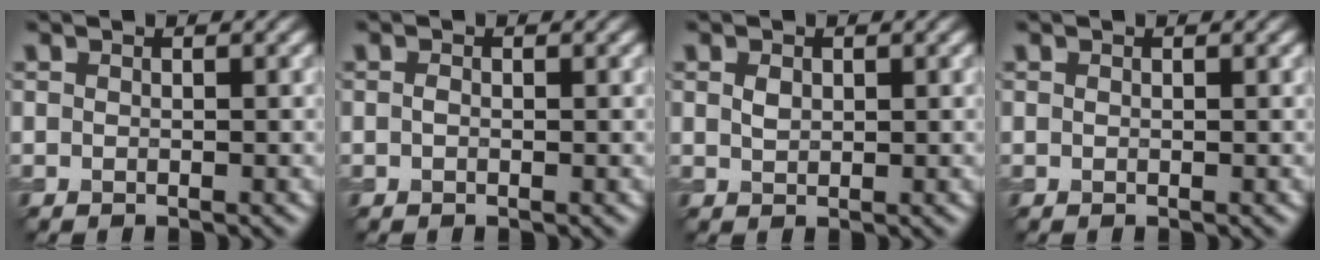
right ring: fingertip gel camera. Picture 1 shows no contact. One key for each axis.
{"total": 0.6, "fx": 0.0, "fy": 0.4, "fz": 0.4, "tx": -0.010, "ty": 0.000, "tz": -0.001}
{"total": 1.2, "fx": 0.4, "fy": 0.8, "fz": 0.7, "tx": -0.017, "ty": 0.000, "tz": 0.010}
{"total": 0.0}